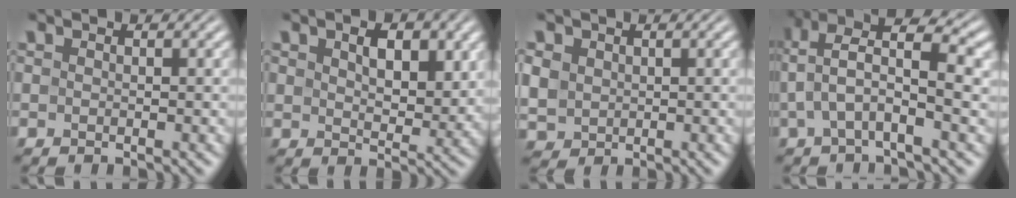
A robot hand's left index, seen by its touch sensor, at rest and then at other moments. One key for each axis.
{"total": 4.8, "fx": 1.6, "fy": 2.8, "fz": 3.5, "tx": -0.058, "ty": -0.006, "tz": 0.026}
{"total": 3.1, "fx": 0.7, "fy": 2.7, "fz": 1.2, "tx": -0.047, "ty": 0.003, "tz": 0.017}
{"total": 6.0, "fx": 0.9, "fy": 2.1, "fz": 5.6, "tx": -0.112, "ty": 0.018, "tz": 0.007}